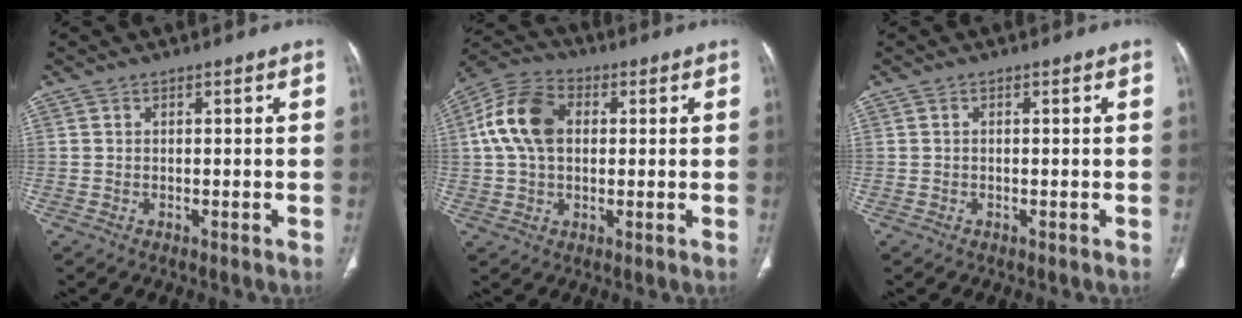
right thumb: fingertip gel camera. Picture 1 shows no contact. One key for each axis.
{"total": 12.1, "fx": 1.9, "fy": 8.2, "fz": 8.8, "tx": -0.168, "ty": 0.023, "tz": 0.027}
{"total": 0.0}